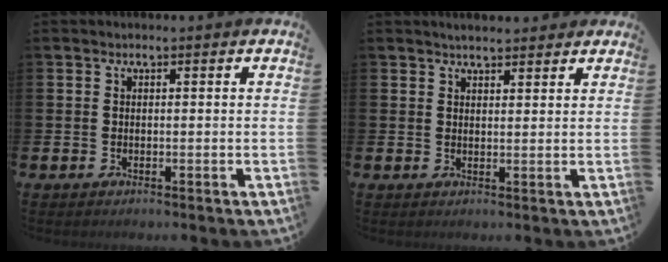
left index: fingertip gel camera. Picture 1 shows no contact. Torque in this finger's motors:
{"motor_torque": [0.36, -0.87, -0.22, 0.07]}